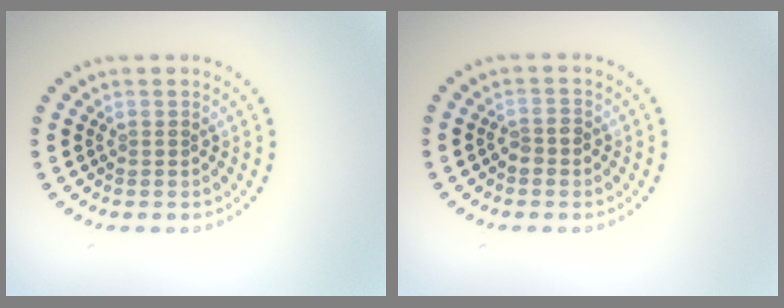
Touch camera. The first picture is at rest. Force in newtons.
{"total": 1.4, "press": 1.3, "slide": 0.6}